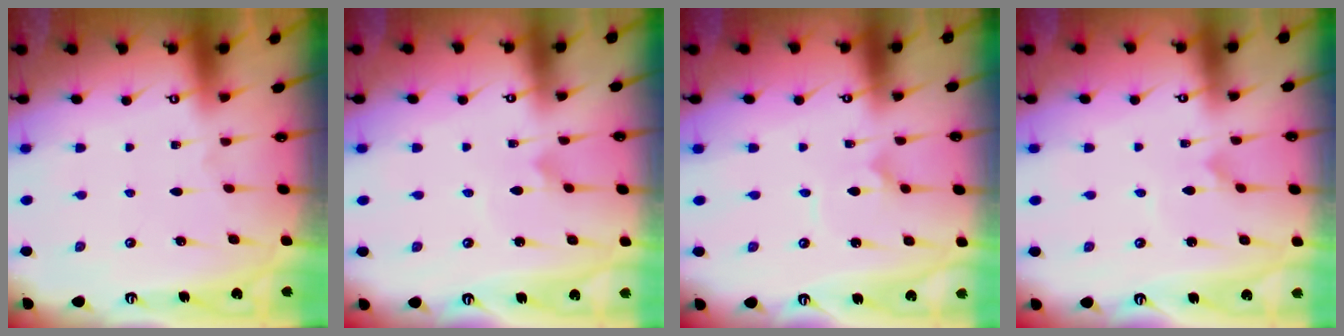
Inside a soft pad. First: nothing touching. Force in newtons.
{"total": 3.2, "press": 3.2, "slide": 0.2}
{"total": 2.3, "press": 2.3, "slide": 0.2}
{"total": 2.8, "press": 2.7, "slide": 0.3}